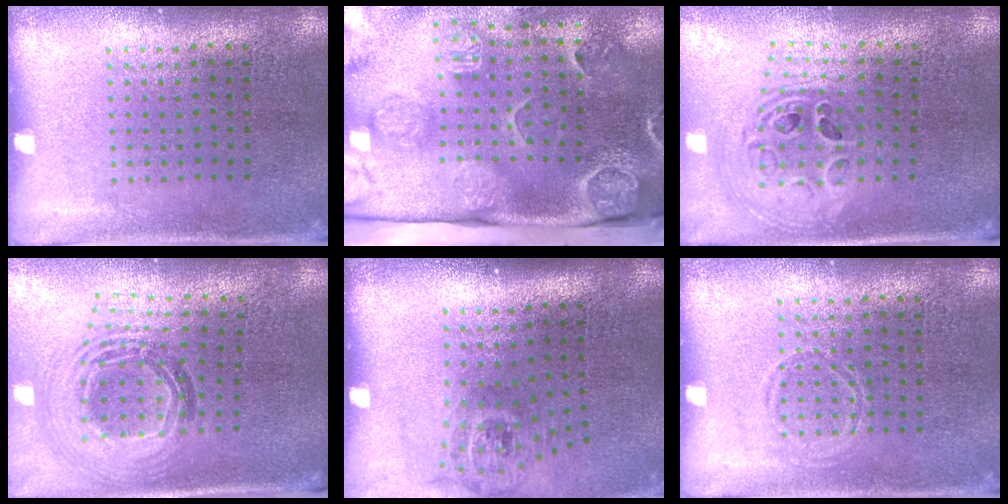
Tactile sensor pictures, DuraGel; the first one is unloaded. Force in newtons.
{"total": 4.8, "press": 3.4, "slide": 3.3}
{"total": 1.3, "press": 1.2, "slide": 0.6}
{"total": 1.6, "press": 1.4, "slide": 0.8}
{"total": 2.0, "press": 1.4, "slide": 1.5}
{"total": 0.8, "press": 0.8, "slide": 0.1}